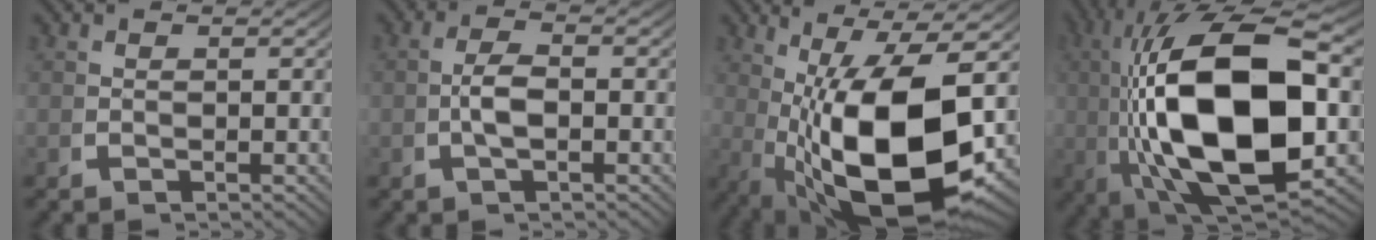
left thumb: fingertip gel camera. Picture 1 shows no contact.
{"total": 2.6, "force": [-0.2, 1.2, 2.2], "torque": [-0.056, -0.006, -0.004]}
{"total": 18.5, "force": [-0.6, 10.0, 15.5], "torque": [-0.278, -0.055, 0.027]}
{"total": 23.4, "force": [-1.0, 11.9, 20.1], "torque": [-0.400, -0.058, 0.019]}